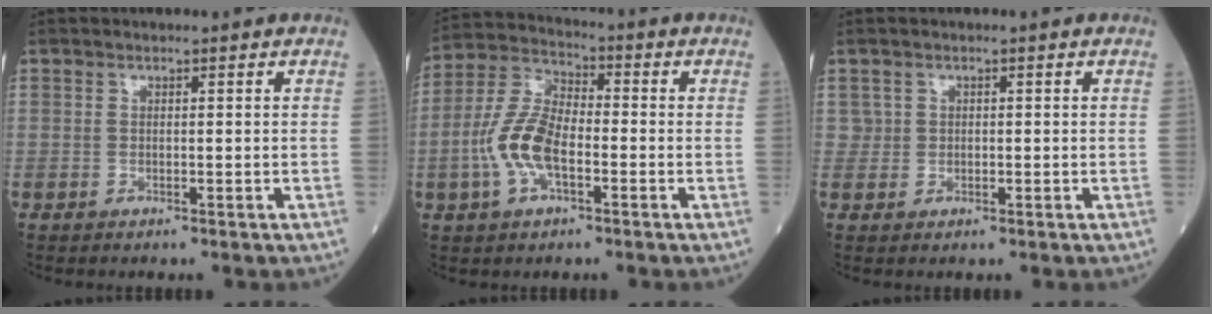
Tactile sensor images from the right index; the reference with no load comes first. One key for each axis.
{"total": 9.9, "fx": -2.6, "fy": 4.3, "fz": 8.6, "tx": -0.197, "ty": 0.014, "tz": -0.057}
{"total": 1.4, "fx": 0.3, "fy": 1.4, "fz": 0.2, "tx": 0.004, "ty": 0.004, "tz": 0.002}